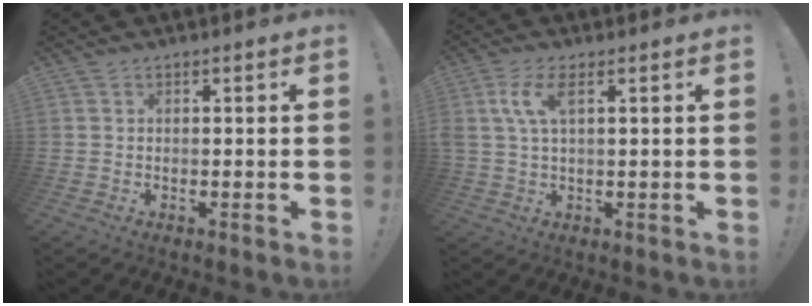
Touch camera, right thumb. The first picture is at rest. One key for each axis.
{"total": 7.1, "fx": 2.3, "fy": 2.6, "fz": 6.2, "tx": -0.125, "ty": 0.002, "tz": 0.042}